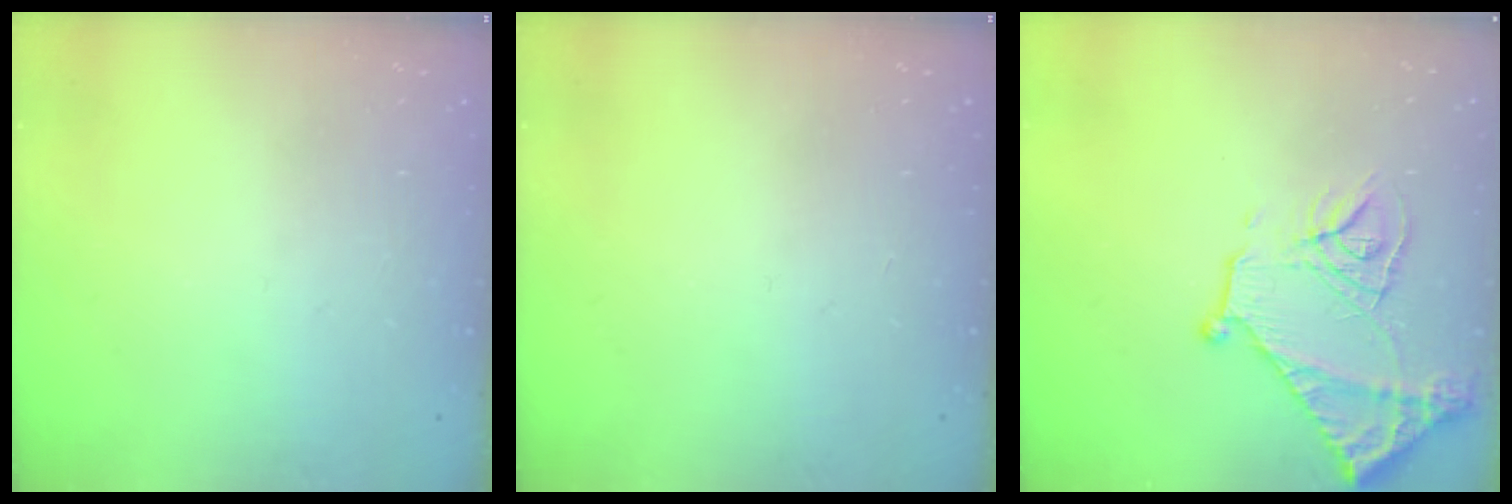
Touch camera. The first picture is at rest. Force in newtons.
{"total": 0.0}
{"total": 17.6, "press": 17.5, "slide": 1.7}